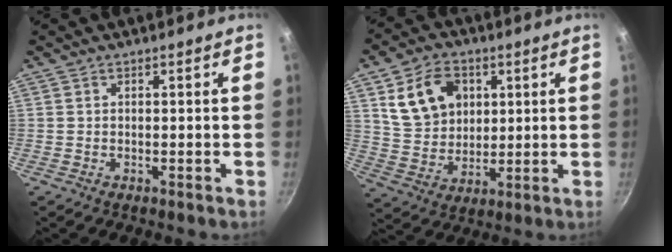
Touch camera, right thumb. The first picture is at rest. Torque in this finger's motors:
{"motor_torque": [-0.67, 0.77, 0.05, 0.10, 0.14]}